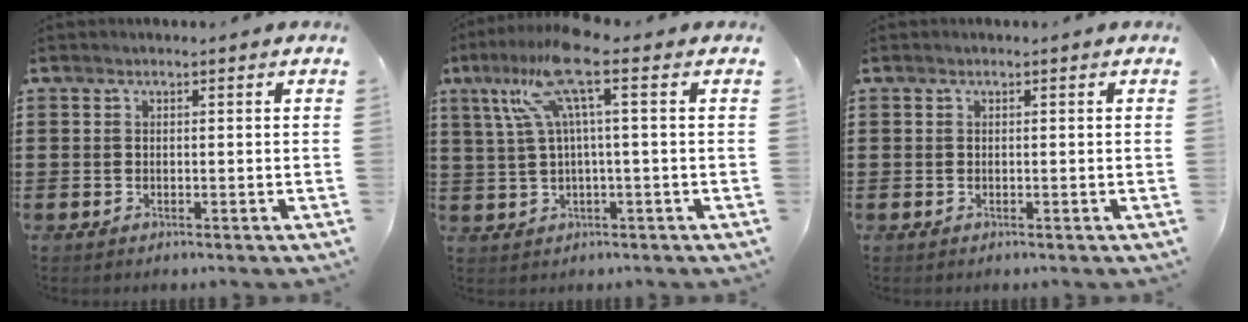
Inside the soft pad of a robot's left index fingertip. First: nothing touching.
{"total": 10.0, "force": [3.5, 0.8, 9.3], "torque": [-0.204, -0.009, 0.055]}
{"total": 0.0}